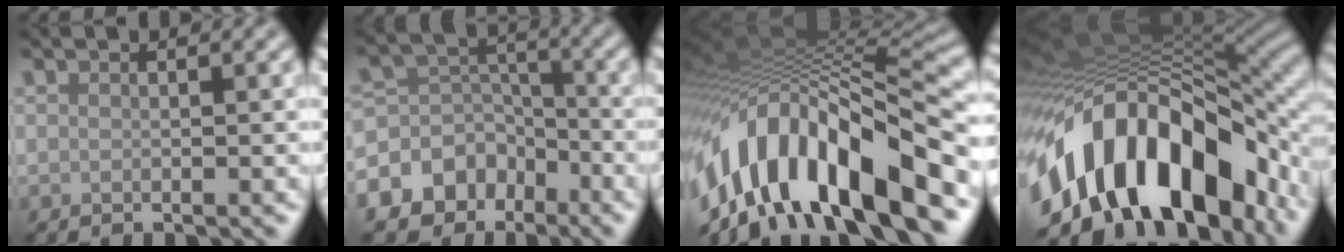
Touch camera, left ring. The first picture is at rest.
{"total": 10.2, "force": [-5.6, 8.1, 2.9], "torque": [-0.055, -0.004, -0.101]}
{"total": 14.7, "force": [-6.3, 6.4, 11.7], "torque": [-0.198, 0.009, -0.102]}
{"total": 15.8, "force": [-6.7, 8.4, 11.6], "torque": [-0.191, 0.007, -0.107]}